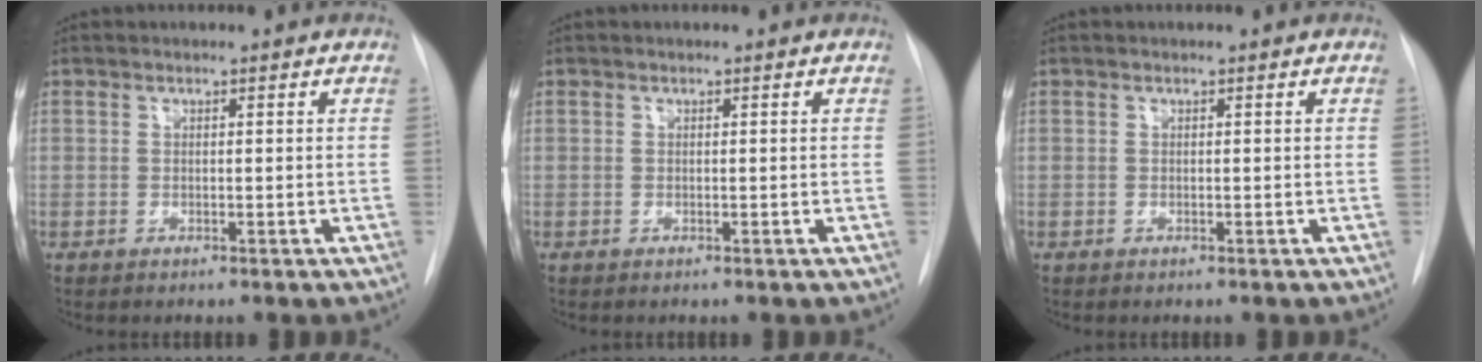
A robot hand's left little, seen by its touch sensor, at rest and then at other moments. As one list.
[{"total": 0.0}, {"total": 0.0}]